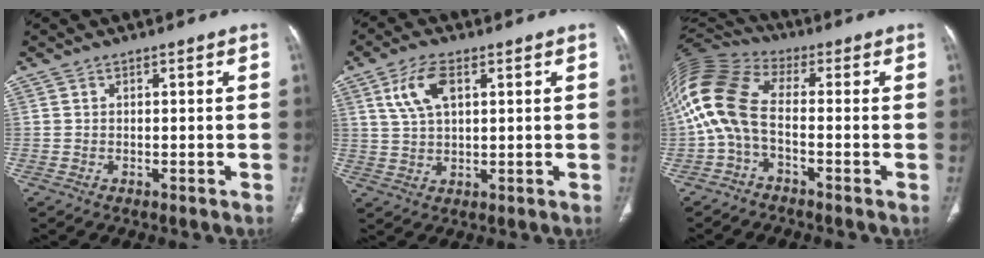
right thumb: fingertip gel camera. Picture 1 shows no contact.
{"total": 7.4, "force": [2.9, 3.6, 5.7], "torque": [-0.117, 0.000, 0.060]}
{"total": 13.3, "force": [-1.9, 7.2, 11.0], "torque": [-0.238, 0.047, -0.051]}